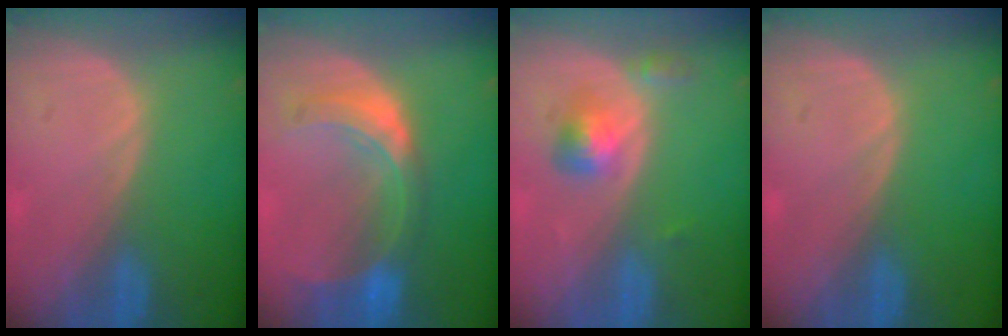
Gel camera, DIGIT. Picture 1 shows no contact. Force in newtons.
{"total": 8.2, "press": 7.3, "slide": 3.8}
{"total": 3.7, "press": 3.7, "slide": 0.2}
{"total": 0.0}